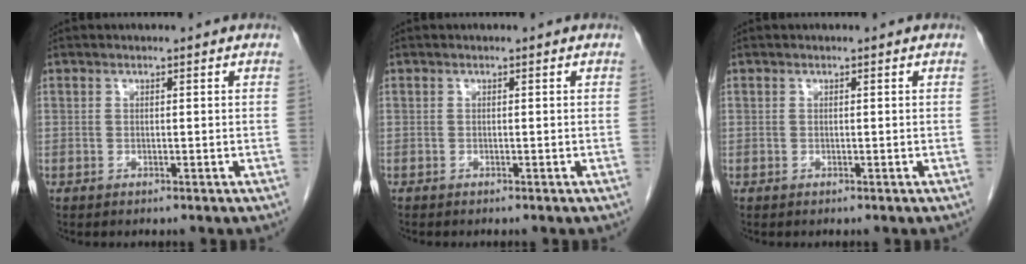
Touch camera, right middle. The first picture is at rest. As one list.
[{"total": 0.0}, {"total": 0.0}]